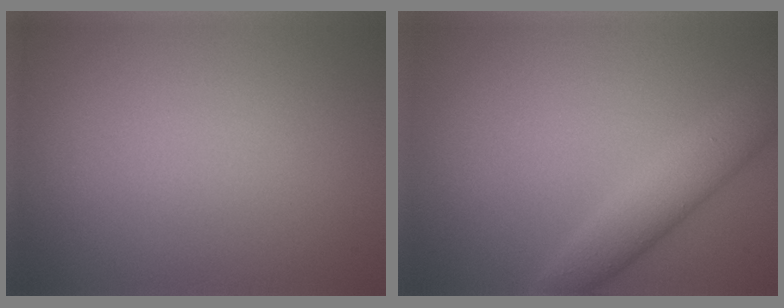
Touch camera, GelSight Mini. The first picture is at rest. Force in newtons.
{"total": 4.1, "press": 4.1, "slide": 0.1}